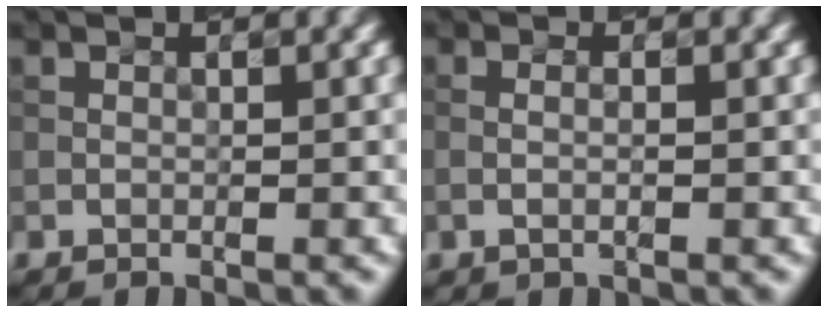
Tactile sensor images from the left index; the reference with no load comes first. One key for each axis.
{"total": 1.0, "fx": -0.2, "fy": 0.2, "fz": 1.0, "tx": -0.022, "ty": -0.001, "tz": -0.006}